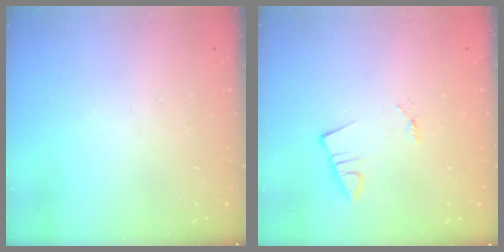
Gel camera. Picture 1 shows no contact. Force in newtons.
{"total": 1.3, "press": 1.3, "slide": 0.1}